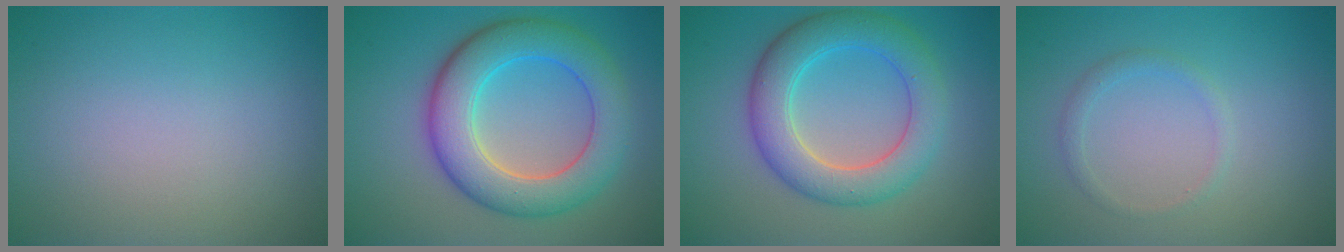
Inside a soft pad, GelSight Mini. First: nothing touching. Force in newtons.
{"total": 7.9, "press": 7.9, "slide": 0.1}
{"total": 6.3, "press": 6.3, "slide": 0.2}
{"total": 1.2, "press": 1.1, "slide": 0.1}